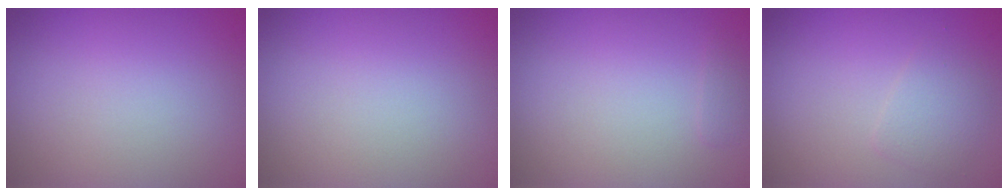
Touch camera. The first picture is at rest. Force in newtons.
{"total": 0.0}
{"total": 0.7, "press": 0.7, "slide": 0.1}
{"total": 1.9, "press": 1.9, "slide": 0.0}